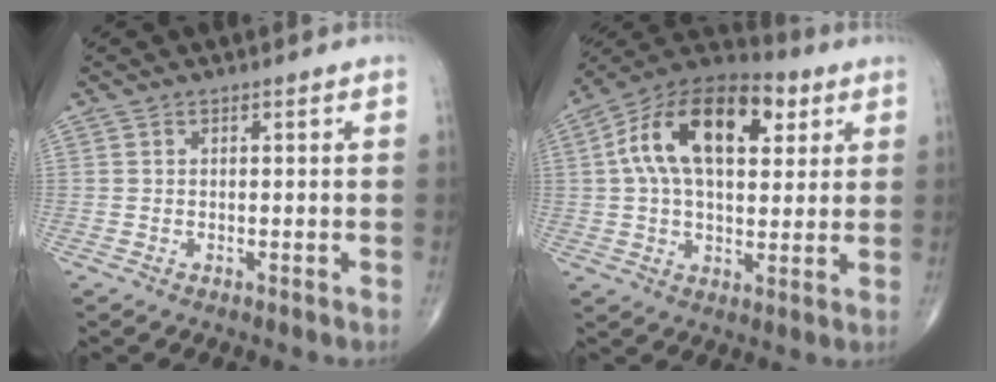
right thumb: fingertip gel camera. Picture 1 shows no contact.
{"total": 19.8, "force": [5.5, 11.2, 15.3], "torque": [-0.240, 0.014, 0.081]}